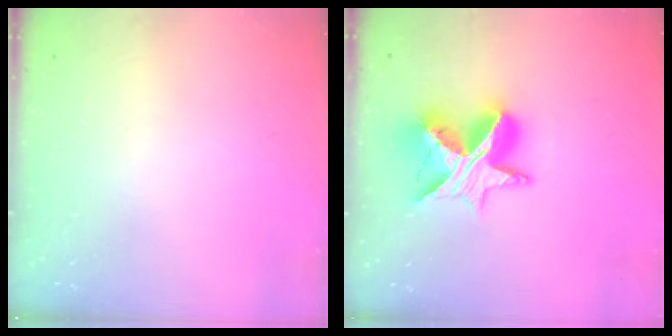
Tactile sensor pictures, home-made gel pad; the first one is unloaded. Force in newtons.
{"total": 13.6, "press": 13.6, "slide": 1.0}